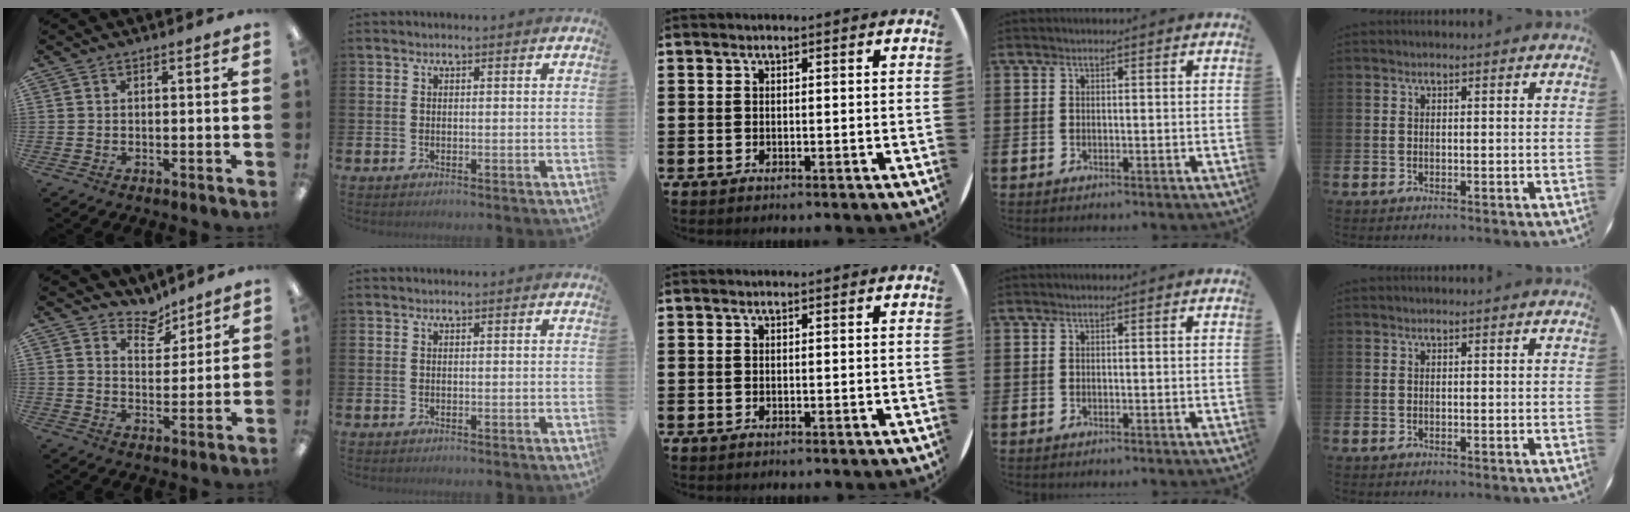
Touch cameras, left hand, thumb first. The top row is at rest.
{"thumb": {"total": 6.2, "force": [5.5, 2.8, 1.1], "torque": [-0.008, -0.040, 0.097]}}